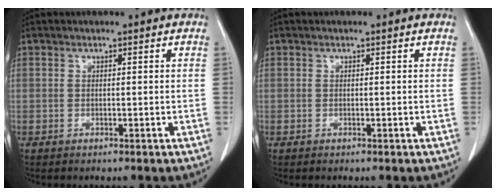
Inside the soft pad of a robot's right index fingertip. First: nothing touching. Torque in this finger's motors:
{"motor_torque": [0.00, 0.00, 0.00, 0.00]}